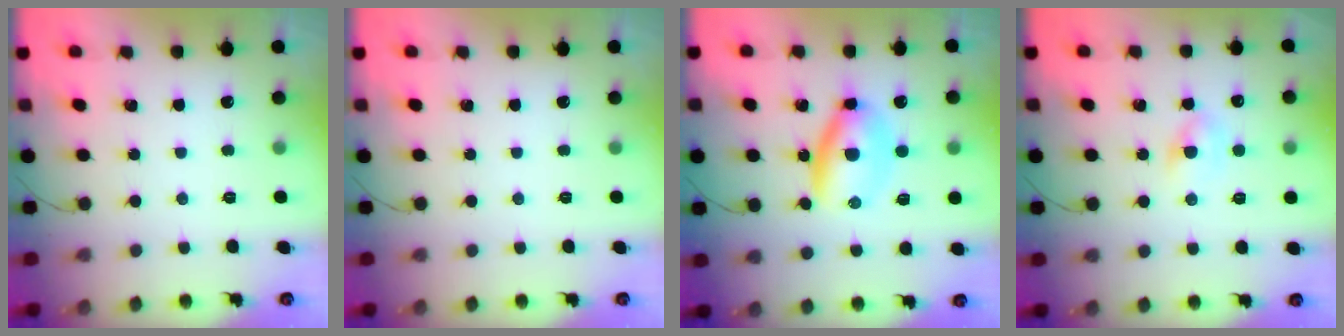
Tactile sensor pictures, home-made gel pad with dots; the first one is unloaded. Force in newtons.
{"total": 0.0}
{"total": 6.6, "press": 6.5, "slide": 1.2}
{"total": 3.3, "press": 3.1, "slide": 1.3}